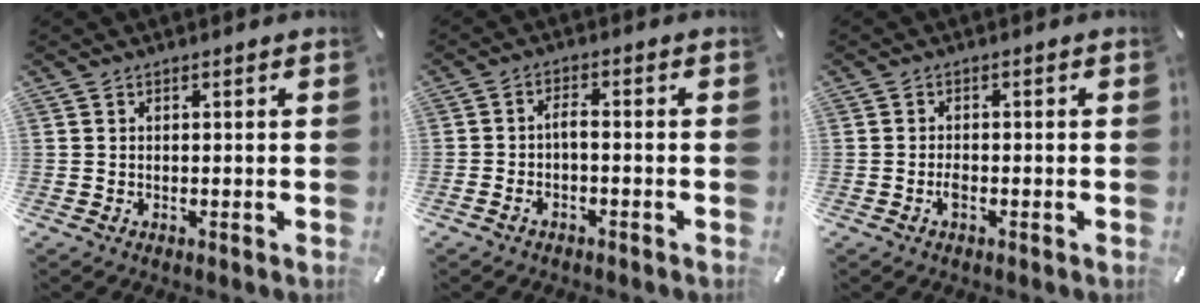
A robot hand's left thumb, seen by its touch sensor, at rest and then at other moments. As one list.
[{"total": 2.8, "force": [-1.2, 0.8, 2.4], "torque": [-0.043, 0.009, -0.023]}, {"total": 1.6, "force": [-0.8, 0.7, 1.2], "torque": [-0.025, 0.002, -0.016]}]